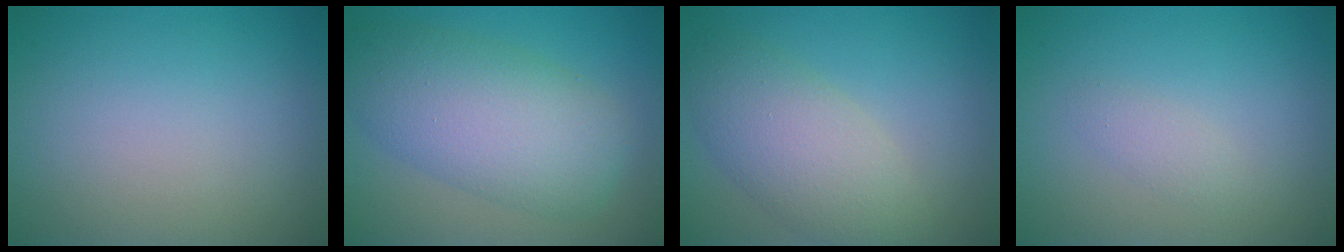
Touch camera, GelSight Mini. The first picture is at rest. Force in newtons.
{"total": 8.2, "press": 8.2, "slide": 0.1}
{"total": 5.6, "press": 5.6, "slide": 0.5}
{"total": 1.2, "press": 1.2, "slide": 0.0}